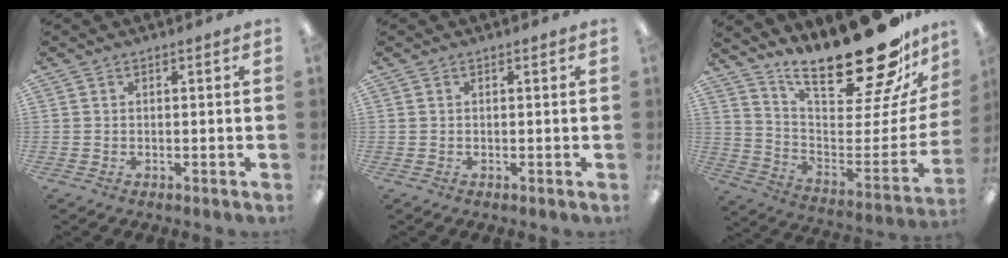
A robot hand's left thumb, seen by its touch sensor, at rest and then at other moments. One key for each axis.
{"total": 0.0}
{"total": 25.8, "fx": 20.5, "fy": 6.7, "fz": 14.0, "tx": -0.198, "ty": -0.158, "tz": 0.338}